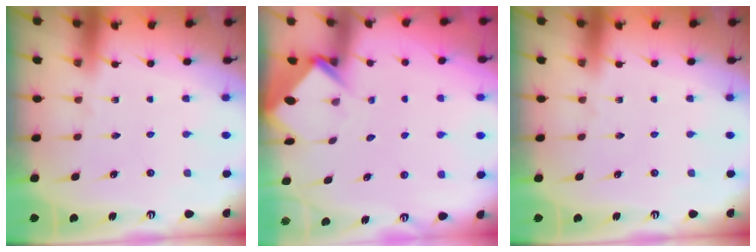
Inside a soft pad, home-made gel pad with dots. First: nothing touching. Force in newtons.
{"total": 3.8, "press": 3.7, "slide": 0.3}
{"total": 0.0}